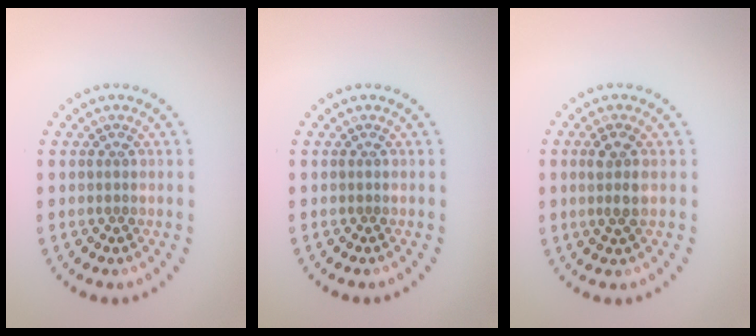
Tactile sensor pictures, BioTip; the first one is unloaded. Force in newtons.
{"total": 0.0}
{"total": 2.0, "press": 1.8, "slide": 0.9}